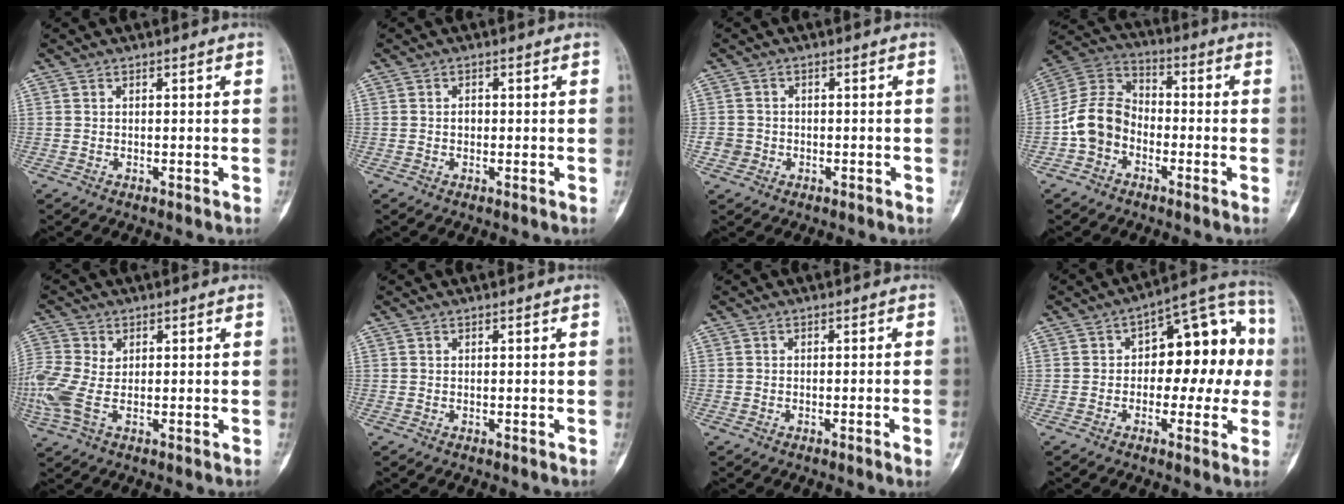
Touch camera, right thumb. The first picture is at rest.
{"total": 1.1, "force": [-0.1, 0.9, 0.7], "torque": [-0.006, 0.003, -0.003]}
{"total": 2.7, "force": [-0.9, 2.5, 0.2], "torque": [0.011, 0.011, -0.019]}
{"total": 10.4, "force": [-3.2, 8.0, 5.8], "torque": [-0.106, 0.042, -0.073]}
{"total": 8.9, "force": [0.0, 5.8, 6.8], "torque": [-0.192, 0.005, 0.002]}
{"total": 0.0}
{"total": 2.4, "force": [-1.0, -0.2, 2.2], "torque": [-0.037, 0.003, -0.014]}
{"total": 14.9, "force": [0.4, 8.5, 12.3], "torque": [-0.109, 0.046, -0.004]}